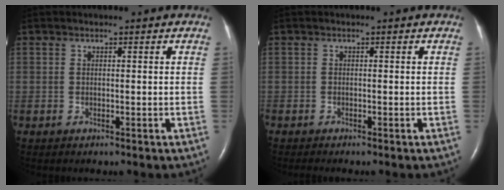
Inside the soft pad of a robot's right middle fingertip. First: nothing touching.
{"total": 0.9, "force": [-0.8, -0.1, 0.4], "torque": [-0.007, -0.001, -0.014]}